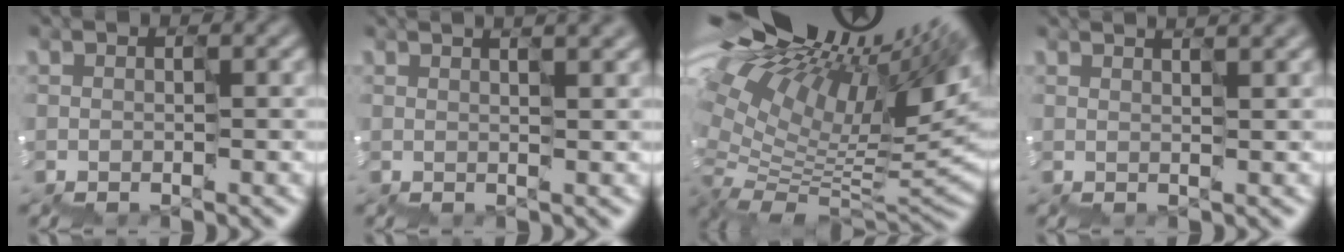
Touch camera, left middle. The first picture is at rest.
{"total": 6.3, "force": [2.5, 2.8, 5.0], "torque": [-0.055, 0.046, 0.016]}
{"total": 14.7, "force": [7.7, 4.9, 11.5], "torque": [-0.169, 0.047, 0.151]}
{"total": 4.9, "force": [2.5, 2.1, 3.7], "torque": [-0.034, 0.049, 0.018]}